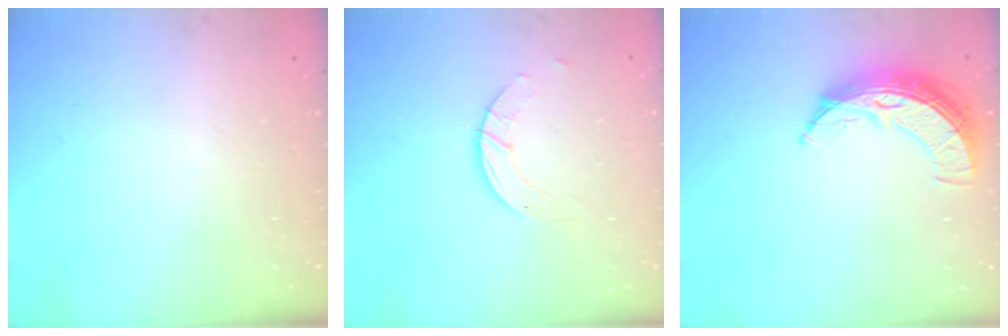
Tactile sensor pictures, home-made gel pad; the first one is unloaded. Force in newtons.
{"total": 2.8, "press": 2.8, "slide": 0.3}
{"total": 9.4, "press": 9.4, "slide": 0.7}